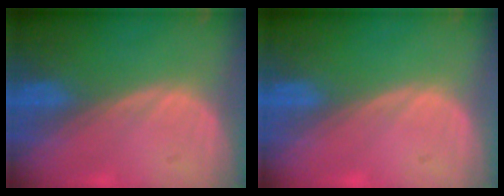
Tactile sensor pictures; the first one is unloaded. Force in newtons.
{"total": 0.0}